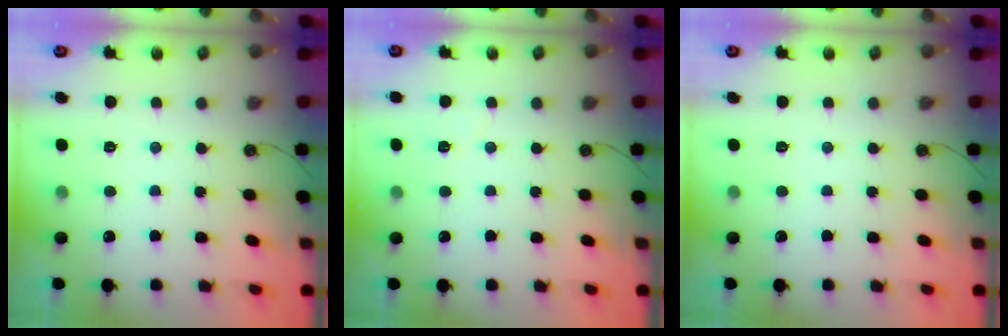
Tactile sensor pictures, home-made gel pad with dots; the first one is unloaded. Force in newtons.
{"total": 3.8, "press": 3.2, "slide": 2.1}
{"total": 0.0}